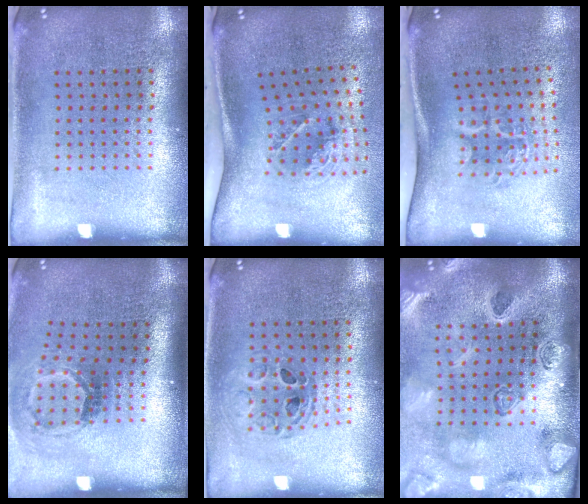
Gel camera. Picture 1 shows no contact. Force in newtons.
{"total": 1.9, "press": 1.2, "slide": 1.5}
{"total": 2.0, "press": 1.3, "slide": 1.5}
{"total": 1.8, "press": 1.1, "slide": 1.4}
{"total": 0.9, "press": 0.8, "slide": 0.1}
{"total": 4.3, "press": 3.3, "slide": 2.8}